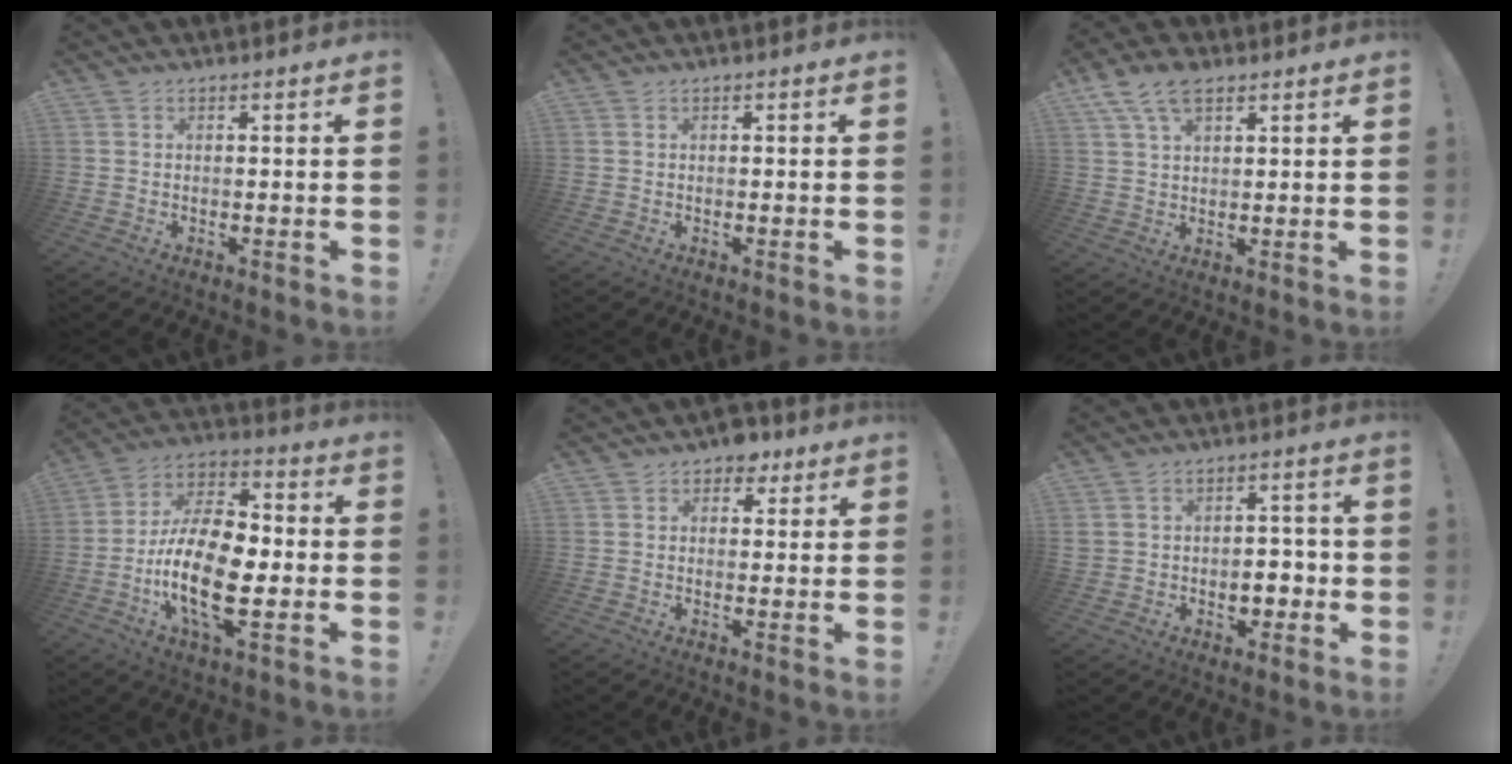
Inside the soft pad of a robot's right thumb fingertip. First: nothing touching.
{"total": 0.0}
{"total": 8.7, "force": [5.1, 4.5, 5.4], "torque": [-0.092, -0.011, 0.098]}
{"total": 20.3, "force": [-5.0, 10.1, 16.8], "torque": [-0.324, 0.021, -0.082]}
{"total": 4.8, "force": [3.0, 3.4, 1.8], "torque": [-0.018, -0.013, 0.052]}
{"total": 6.6, "force": [-1.1, 5.7, 3.1], "torque": [-0.049, 0.013, -0.010]}